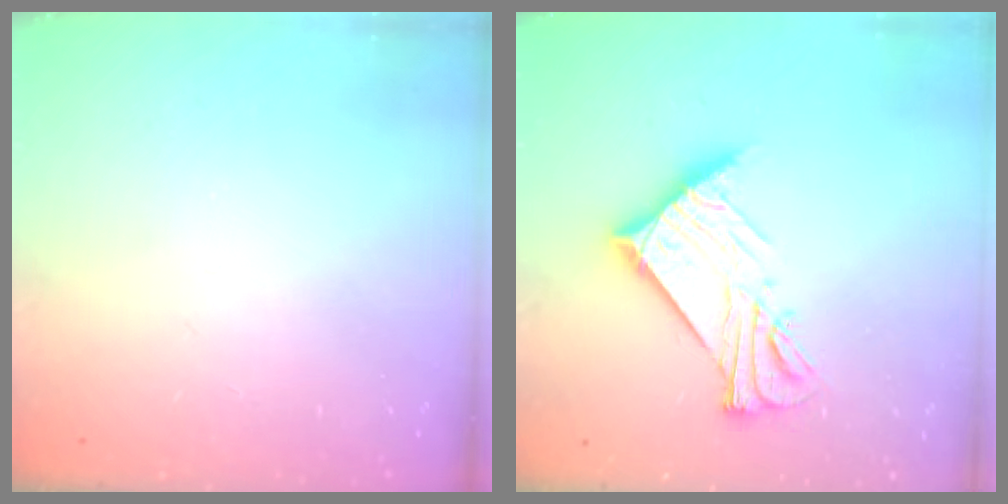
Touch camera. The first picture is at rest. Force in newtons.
{"total": 14.7, "press": 14.7, "slide": 0.4}